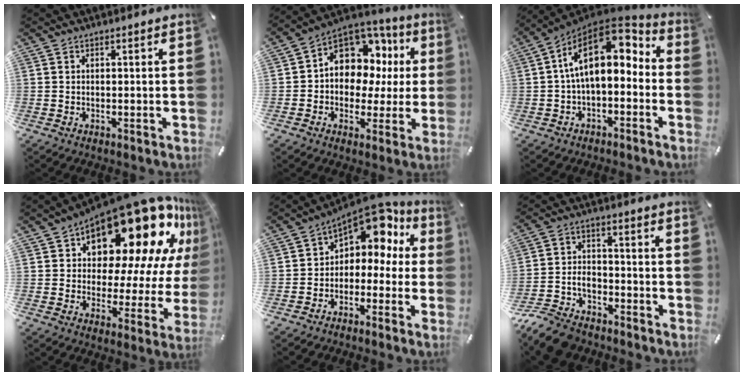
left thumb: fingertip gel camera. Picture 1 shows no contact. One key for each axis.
{"total": 12.2, "fx": 3.9, "fy": 9.9, "fz": 6.0, "tx": -0.103, "ty": -0.033, "tz": 0.076}
{"total": 15.4, "fx": 3.4, "fy": 8.9, "fz": 12.0, "tx": -0.214, "ty": -0.026, "tz": 0.055}
{"total": 24.8, "fx": 16.5, "fy": 11.4, "fz": 14.6, "tx": -0.208, "ty": -0.124, "tz": 0.278}
{"total": 9.6, "fx": 5.9, "fy": 6.2, "fz": 4.4, "tx": -0.073, "ty": -0.048, "tz": 0.105}
{"total": 9.7, "fx": -7.7, "fy": 4.8, "fz": 3.2, "tx": -0.062, "ty": 0.037, "tz": -0.148}